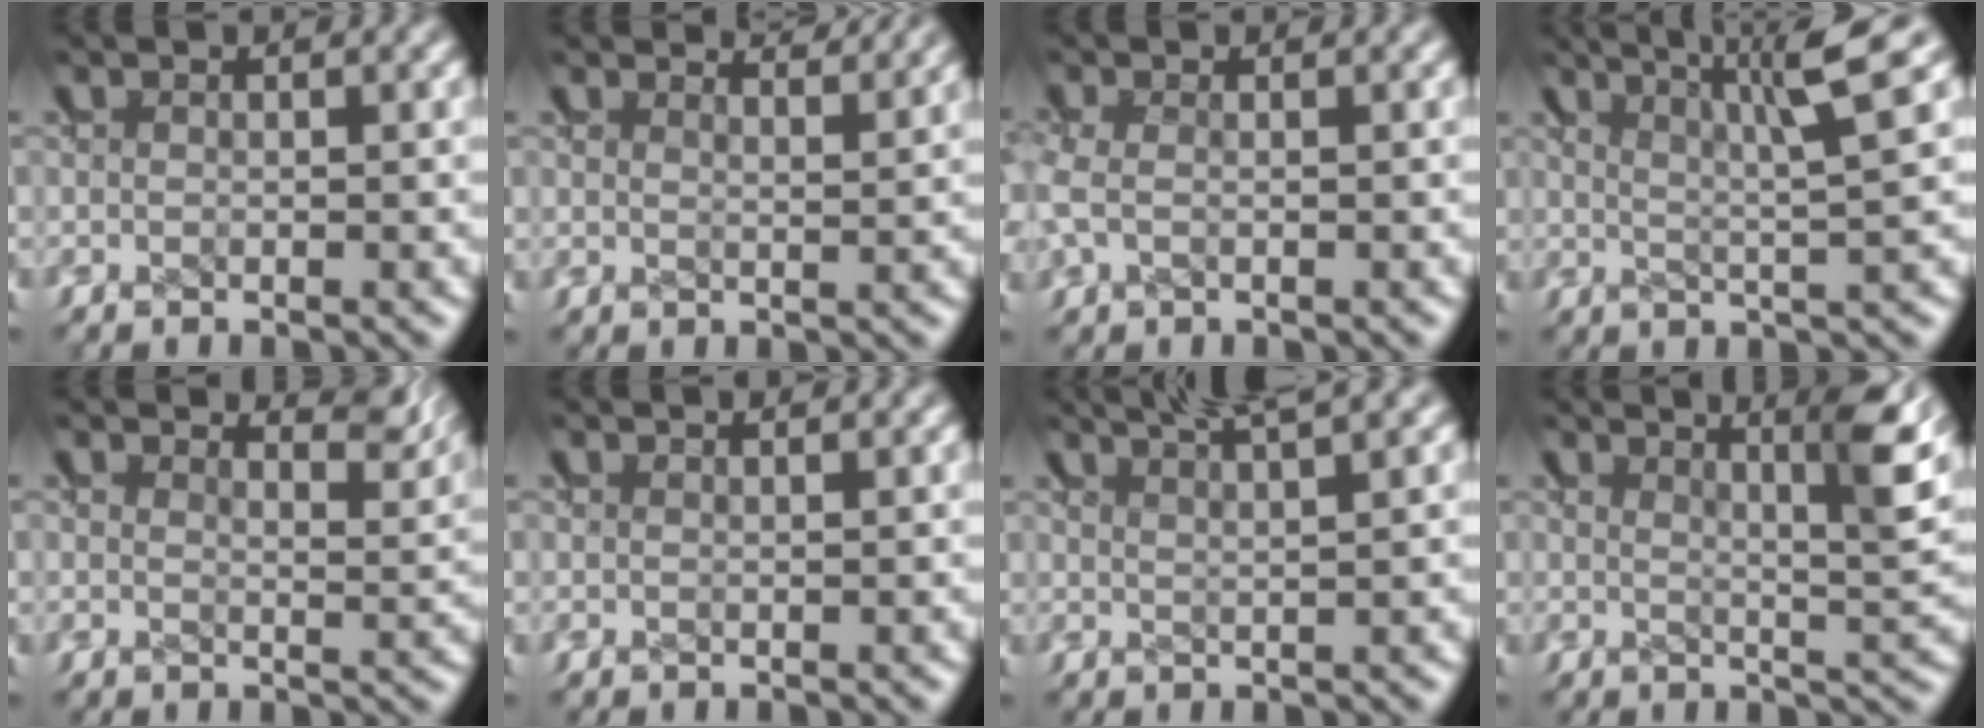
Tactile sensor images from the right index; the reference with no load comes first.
{"total": 2.8, "force": [2.7, -0.8, 0.0], "torque": [0.003, 0.001, 0.046]}
{"total": 0.9, "force": [0.4, 0.1, 0.8], "torque": [-0.021, -0.002, 0.014]}
{"total": 5.2, "force": [3.7, -0.2, 3.5], "torque": [-0.018, 0.012, 0.058]}
{"total": 4.0, "force": [3.6, 0.2, 1.8], "torque": [-0.019, 0.004, 0.057]}
{"total": 1.0, "force": [0.5, -0.7, -0.4], "torque": [0.008, -0.001, 0.011]}
{"total": 4.3, "force": [4.0, -0.1, 1.8], "torque": [-0.011, 0.016, 0.063]}
{"total": 5.9, "force": [3.8, 0.1, 4.6], "torque": [-0.035, 0.005, 0.059]}